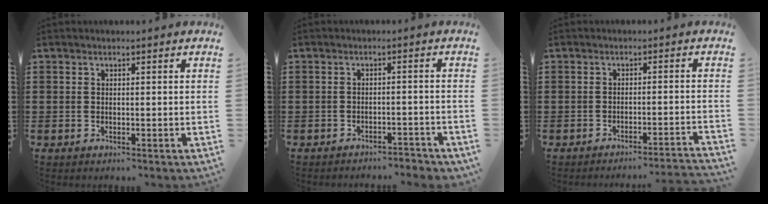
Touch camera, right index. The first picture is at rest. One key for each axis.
{"total": 2.1, "fx": -2.1, "fy": 0.2, "fz": 0.3, "tx": -0.011, "ty": 0.001, "tz": -0.043}
{"total": 2.4, "fx": -2.2, "fy": -0.5, "fz": 0.9, "tx": -0.017, "ty": -0.004, "tz": -0.046}